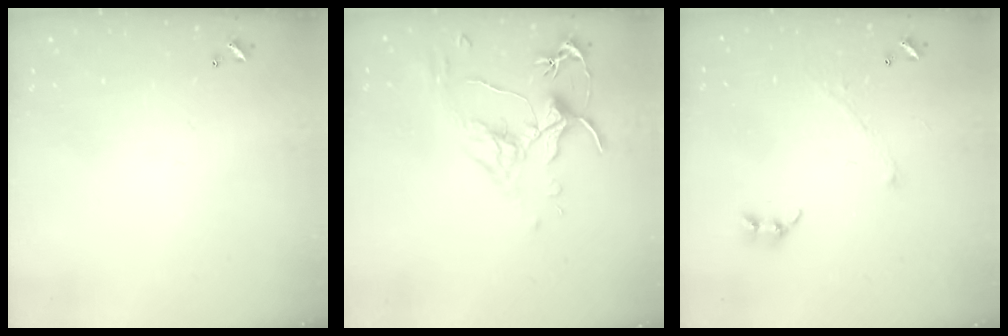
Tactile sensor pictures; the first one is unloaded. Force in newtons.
{"total": 1.6, "press": 1.4, "slide": 0.7}
{"total": 2.9, "press": 2.9, "slide": 0.4}